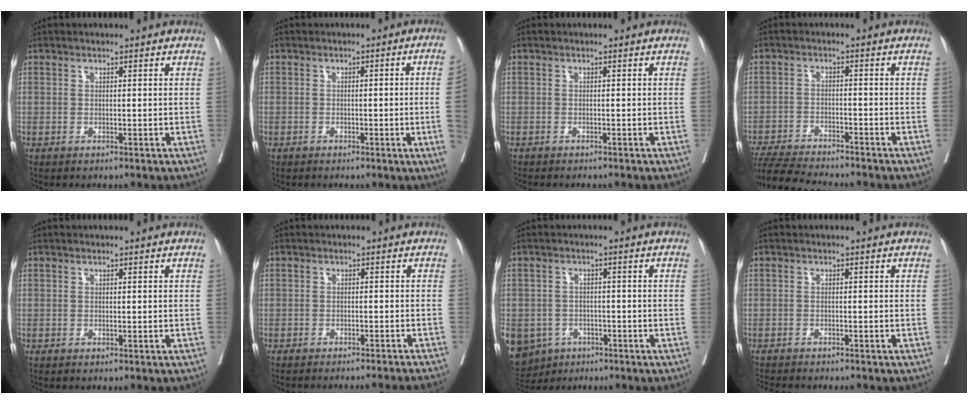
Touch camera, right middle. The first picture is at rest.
{"total": 5.1, "force": [-1.0, -1.3, 4.9], "torque": [-0.055, -0.004, -0.015]}
{"total": 3.1, "force": [-2.7, 0.6, 1.3], "torque": [-0.019, -0.005, -0.033]}
{"total": 11.0, "force": [-10.2, 0.7, 4.2], "torque": [-0.067, -0.012, -0.162]}
{"total": 0.0}
{"total": 12.2, "force": [-11.5, -1.2, 3.8], "torque": [-0.027, -0.021, -0.134]}
{"total": 11.9, "force": [-6.4, 9.4, 3.5], "torque": [-0.107, -0.004, -0.087]}
{"total": 7.3, "force": [-6.7, 1.1, 2.8], "torque": [-0.036, -0.007, -0.097]}